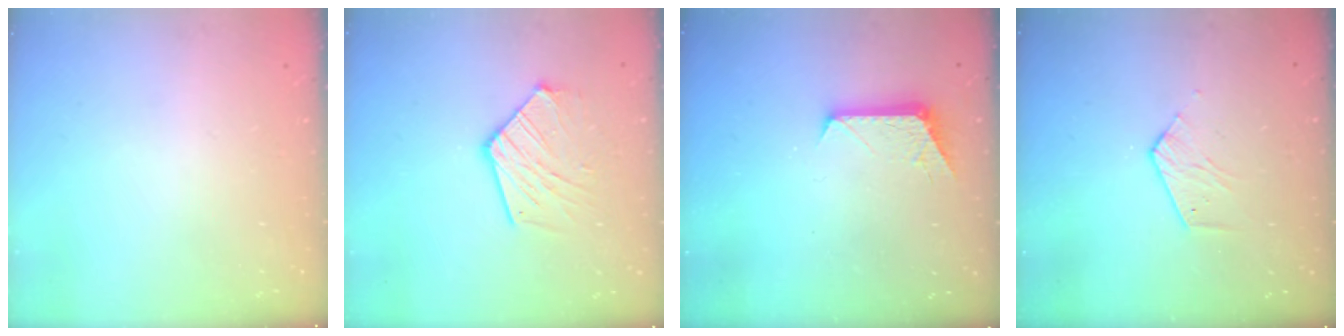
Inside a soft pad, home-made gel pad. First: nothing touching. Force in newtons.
{"total": 12.3, "press": 12.3, "slide": 1.3}
{"total": 7.4, "press": 7.3, "slide": 0.6}
{"total": 4.0, "press": 4.0, "slide": 0.4}